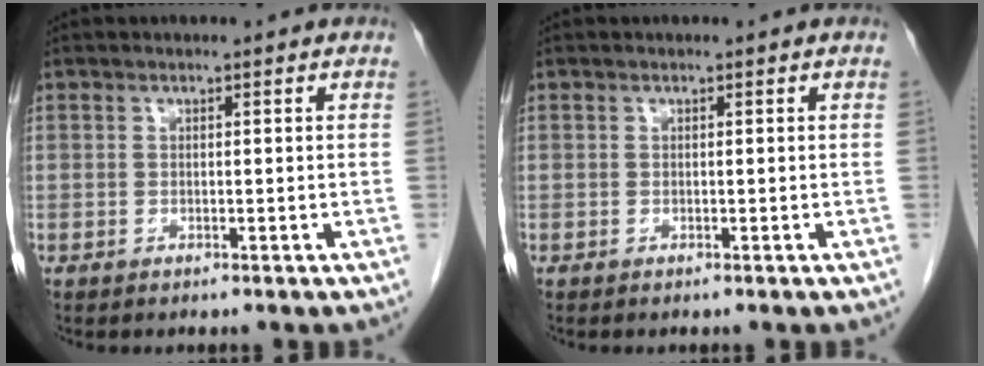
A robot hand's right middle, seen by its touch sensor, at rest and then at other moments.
{"total": 0.0}